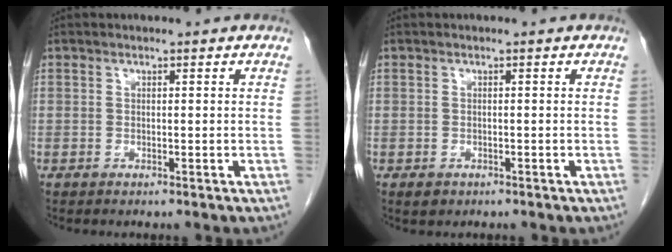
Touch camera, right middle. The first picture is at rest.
{"total": 1.2, "force": [-0.6, 0.9, 0.4], "torque": [-0.009, 0.002, -0.001]}